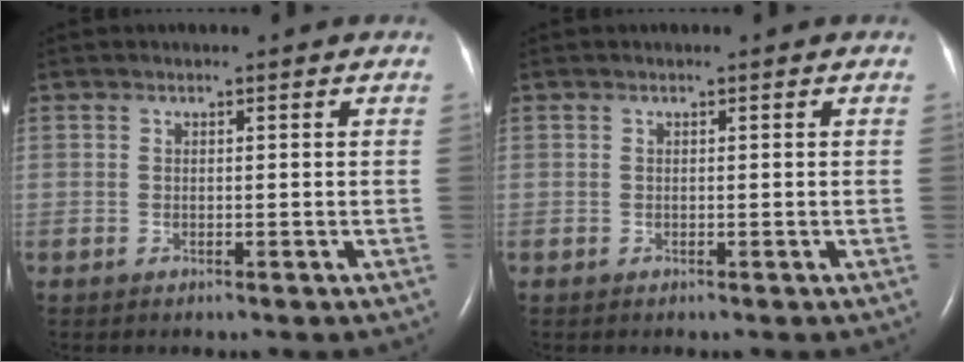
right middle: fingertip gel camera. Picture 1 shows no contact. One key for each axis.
{"total": 0.0}